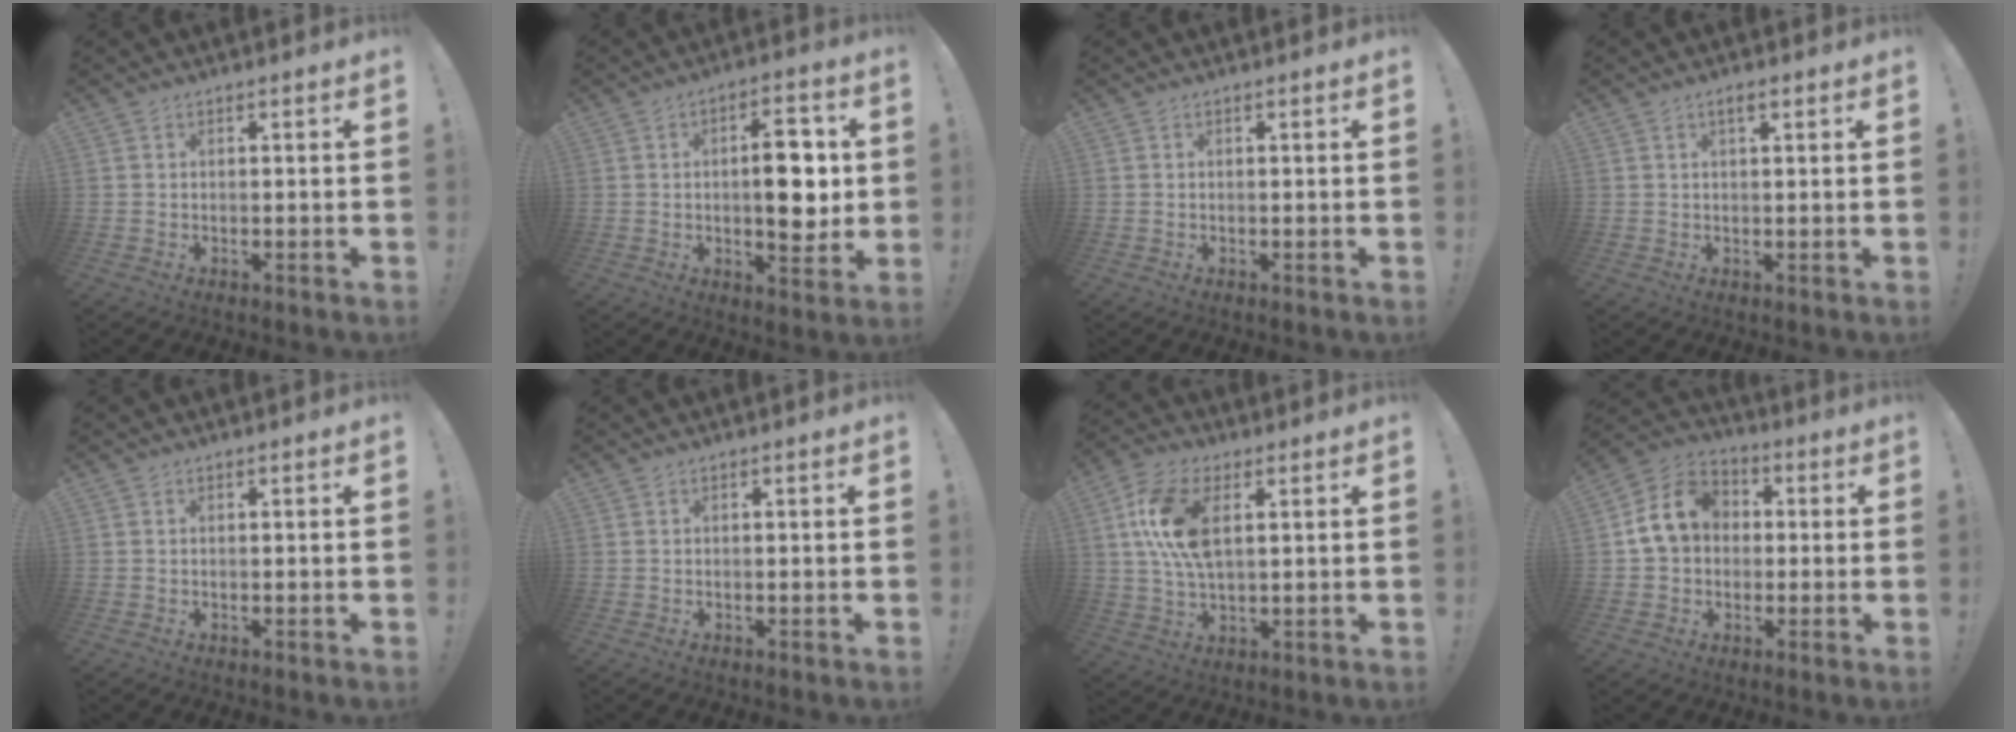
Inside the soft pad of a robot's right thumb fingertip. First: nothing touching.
{"total": 11.9, "force": [0.7, 5.7, 10.4], "torque": [-0.131, 0.005, 0.009]}
{"total": 0.0}
{"total": 2.1, "force": [1.1, 0.8, 1.6], "torque": [-0.026, 0.001, 0.017]}
{"total": 0.0}
{"total": 0.0}
{"total": 13.2, "force": [3.3, 6.8, 10.8], "torque": [-0.232, -0.001, 0.062]}
{"total": 12.8, "force": [2.3, 10.5, 7.0], "torque": [-0.112, 0.013, 0.051]}